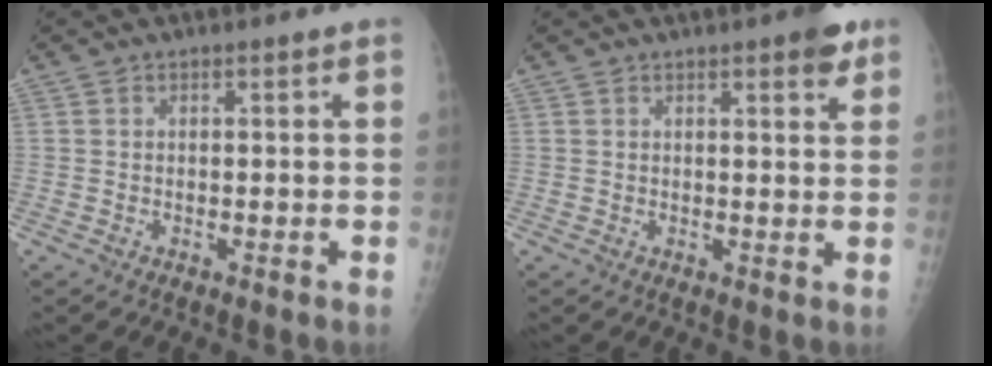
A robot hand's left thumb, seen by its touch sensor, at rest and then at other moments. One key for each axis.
{"total": 4.6, "fx": 2.8, "fy": 1.3, "fz": 3.4, "tx": -0.032, "ty": -0.010, "tz": 0.030}